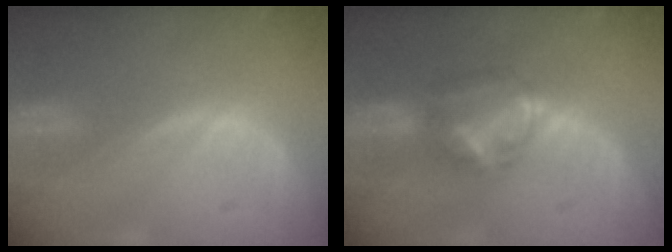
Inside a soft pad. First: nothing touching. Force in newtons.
{"total": 6.0, "press": 5.9, "slide": 1.0}